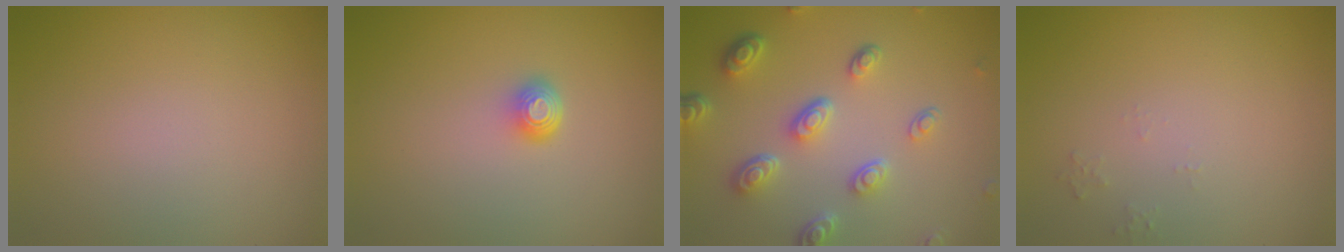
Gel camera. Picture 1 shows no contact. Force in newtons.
{"total": 1.7, "press": 1.2, "slide": 1.2}
{"total": 5.4, "press": 4.0, "slide": 3.7}
{"total": 0.8, "press": 0.7, "slide": 0.2}